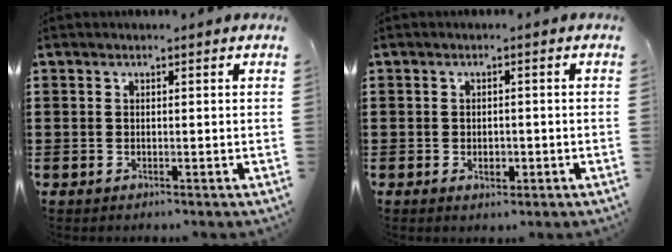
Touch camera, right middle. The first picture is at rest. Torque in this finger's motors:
{"motor_torque": [0.01, 0.01, 0.02, 0.00]}